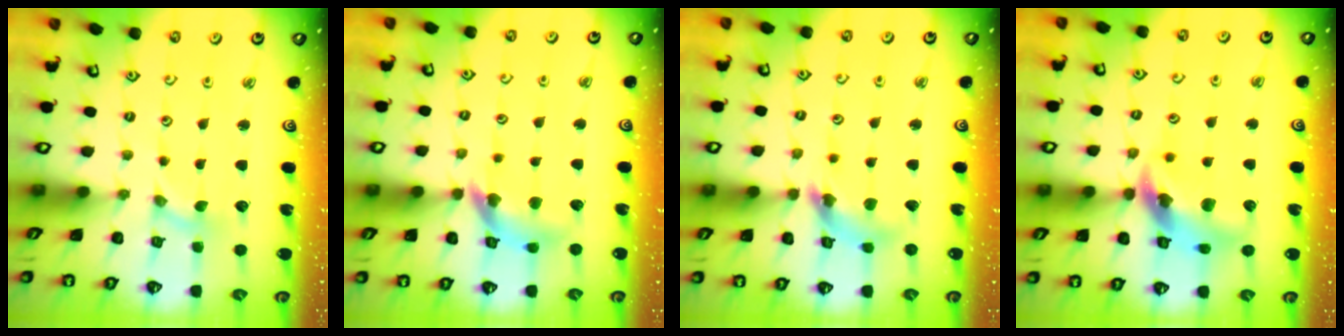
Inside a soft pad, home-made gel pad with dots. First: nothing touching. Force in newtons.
{"total": 12.3, "press": 12.2, "slide": 1.6}
{"total": 10.2, "press": 10.1, "slide": 1.2}
{"total": 14.1, "press": 14.0, "slide": 1.9}